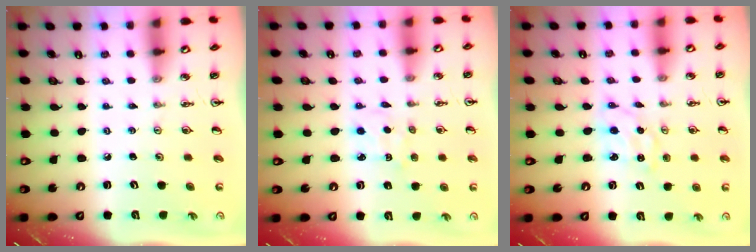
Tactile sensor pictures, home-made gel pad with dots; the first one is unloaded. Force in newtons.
{"total": 2.9, "press": 2.9, "slide": 0.4}
{"total": 1.6, "press": 1.6, "slide": 0.3}